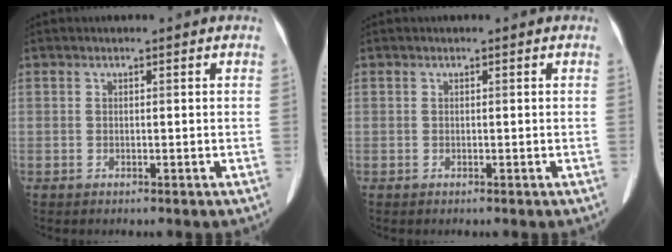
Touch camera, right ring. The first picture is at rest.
{"total": 0.0}